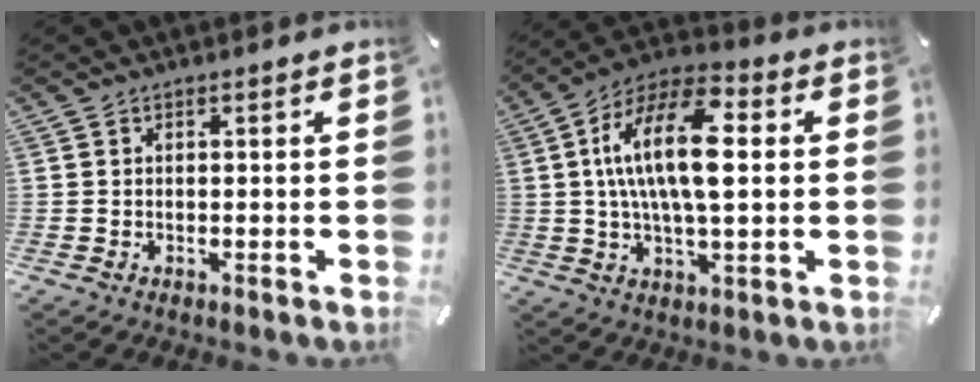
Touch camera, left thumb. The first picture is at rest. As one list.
[{"total": 17.4, "force": [2.5, 7.9, 15.3], "torque": [-0.298, -0.002, 0.038]}]